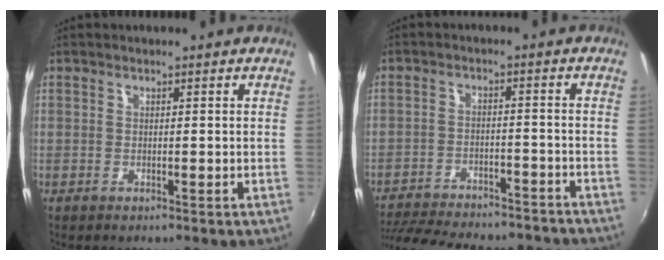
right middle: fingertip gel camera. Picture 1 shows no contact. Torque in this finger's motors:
{"motor_torque": [0.98, -1.16, 0.65, 0.20]}